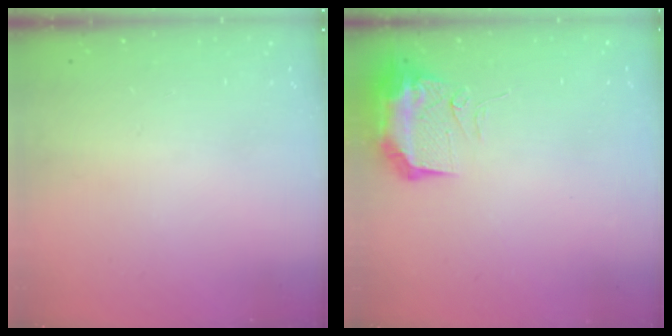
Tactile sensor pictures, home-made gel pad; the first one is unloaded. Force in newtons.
{"total": 14.9, "press": 12.1, "slide": 8.7}